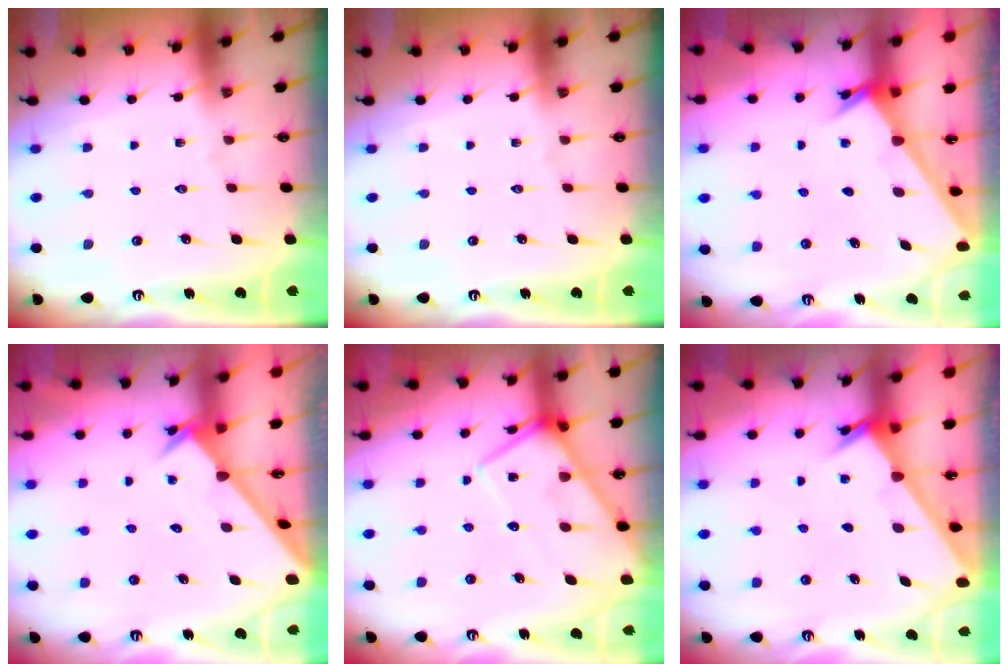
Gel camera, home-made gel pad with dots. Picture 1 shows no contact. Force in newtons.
{"total": 0.0}
{"total": 2.4, "press": 2.4, "slide": 0.2}
{"total": 2.6, "press": 2.6, "slide": 0.2}
{"total": 9.7, "press": 9.7, "slide": 1.1}
{"total": 2.2, "press": 2.1, "slide": 0.3}